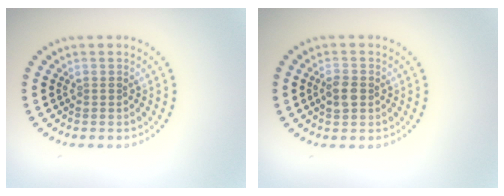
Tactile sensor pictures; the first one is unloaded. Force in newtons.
{"total": 1.9, "press": 1.9, "slide": 0.3}